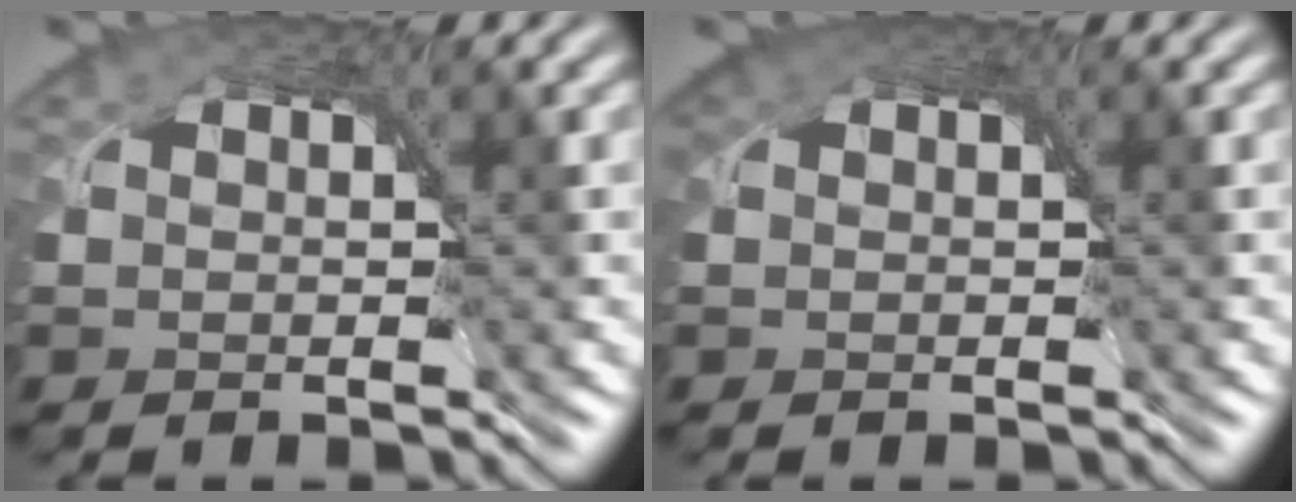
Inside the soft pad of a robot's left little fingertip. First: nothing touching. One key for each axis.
{"total": 1.7, "fx": 0.9, "fy": 1.1, "fz": 1.0, "tx": -0.018, "ty": 0.004, "tz": 0.010}